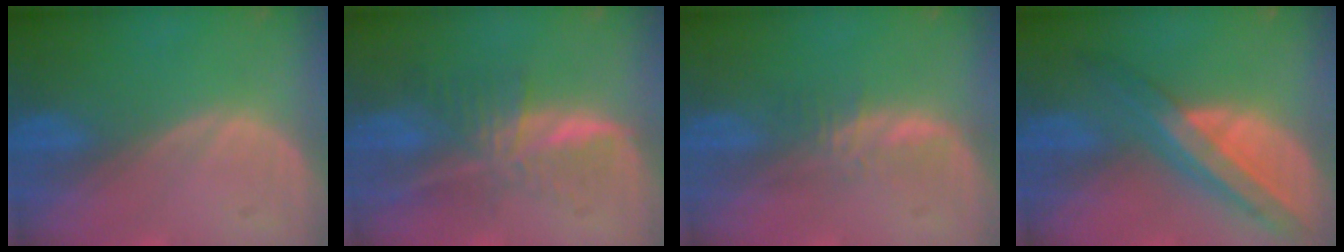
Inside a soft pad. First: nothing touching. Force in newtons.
{"total": 7.4, "press": 6.2, "slide": 3.9}
{"total": 2.4, "press": 2.4, "slide": 0.2}
{"total": 8.3, "press": 7.1, "slide": 4.4}